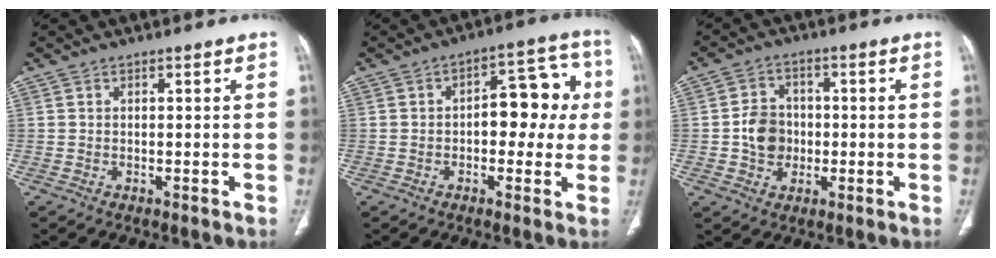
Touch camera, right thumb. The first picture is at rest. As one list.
[{"total": 11.8, "force": [0.5, 6.8, 9.6], "torque": [-0.070, 0.040, 0.000]}, {"total": 7.1, "force": [-0.8, 6.1, 3.6], "torque": [-0.040, 0.013, -0.018]}]